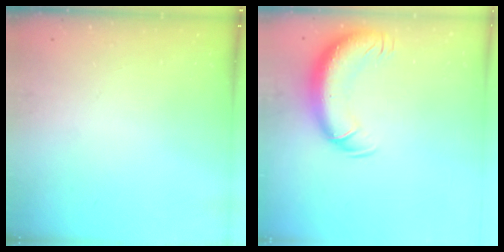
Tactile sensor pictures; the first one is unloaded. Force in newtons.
{"total": 13.1, "press": 12.8, "slide": 3.1}